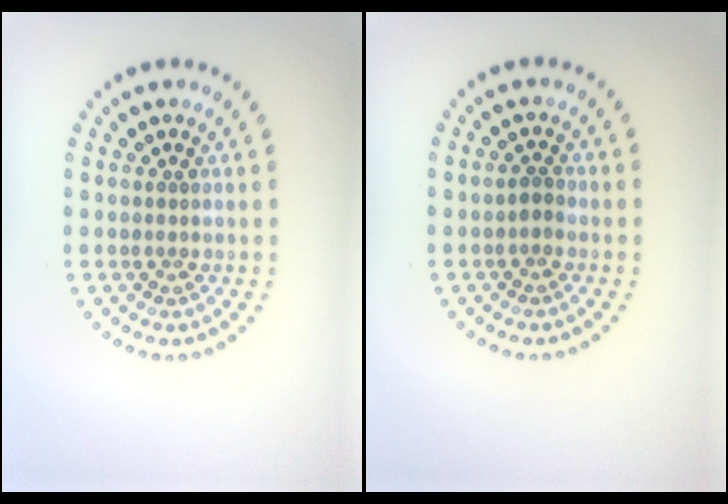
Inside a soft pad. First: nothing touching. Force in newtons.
{"total": 0.9, "press": 0.8, "slide": 0.5}